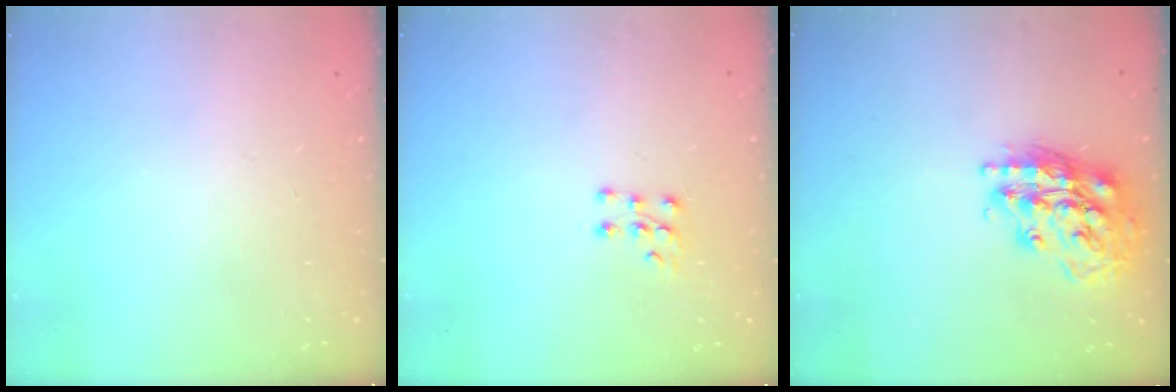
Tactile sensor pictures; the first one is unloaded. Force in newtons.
{"total": 6.6, "press": 6.6, "slide": 0.8}
{"total": 18.4, "press": 18.3, "slide": 1.7}